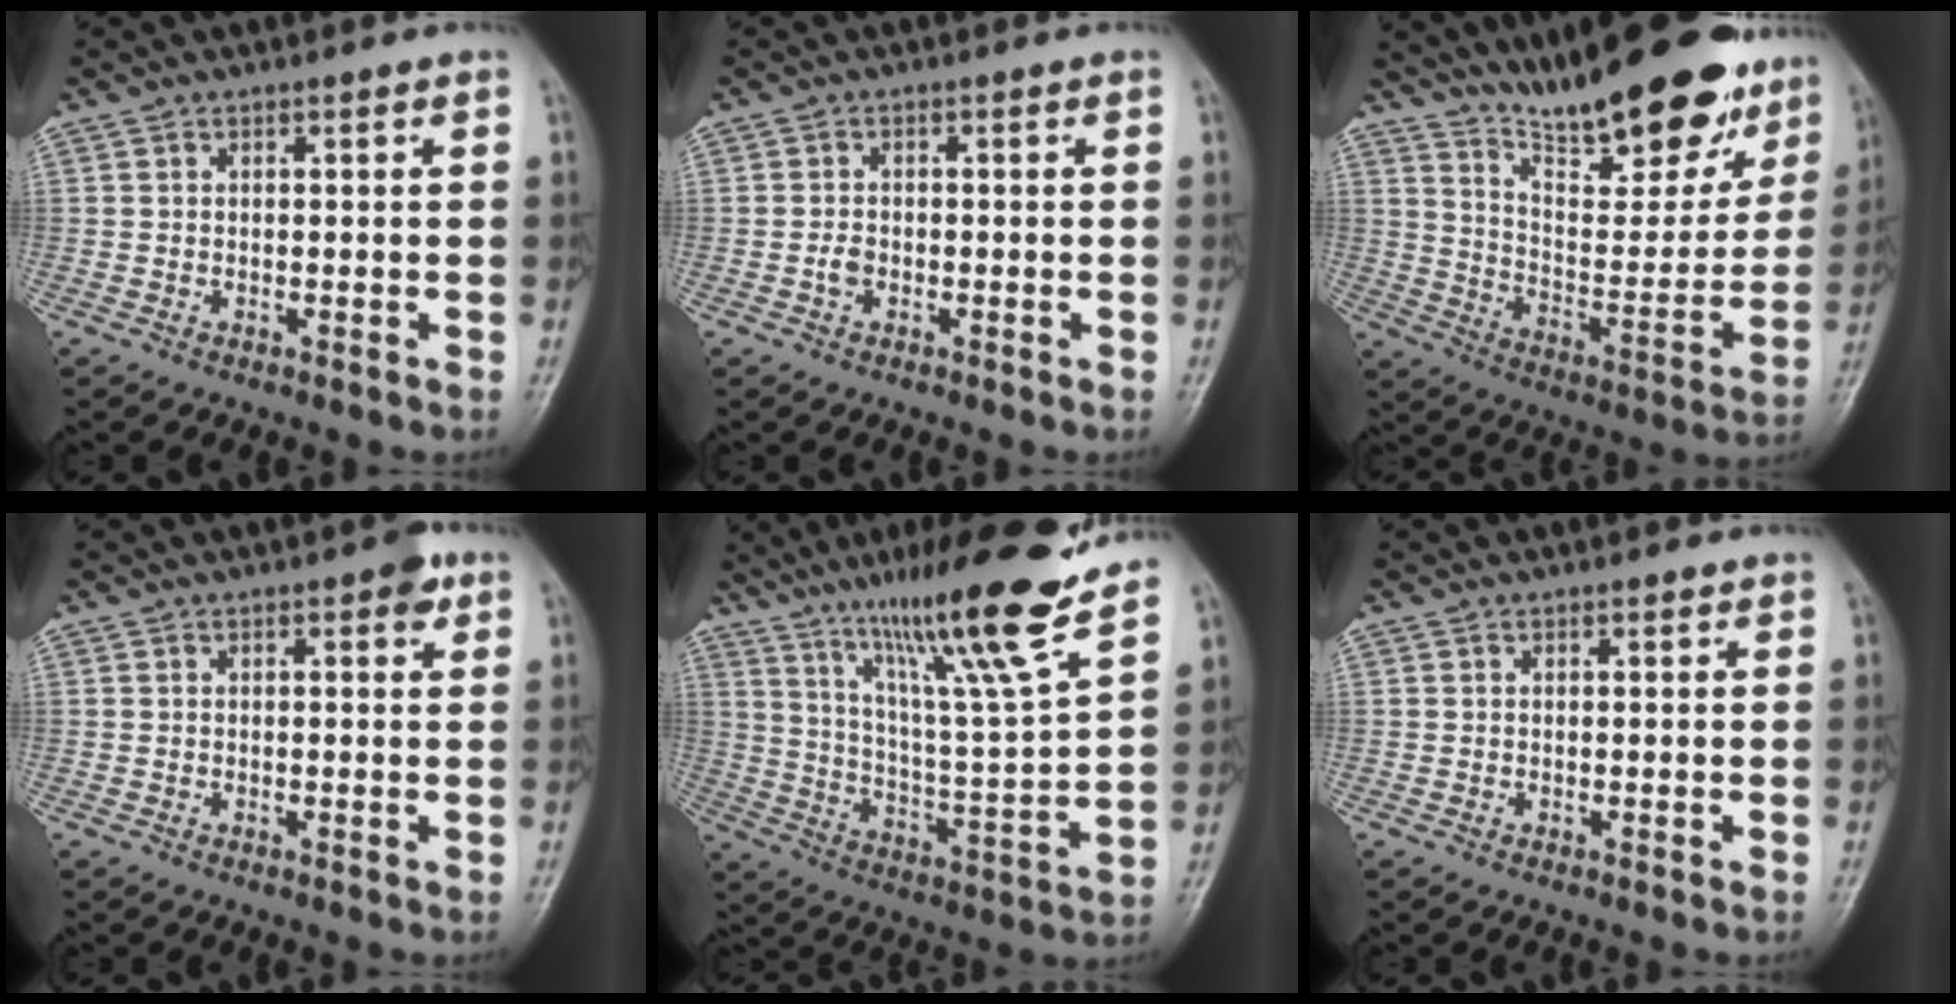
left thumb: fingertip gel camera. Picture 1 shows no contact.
{"total": 1.6, "force": [-0.6, 1.1, 1.0], "torque": [-0.016, 0.003, -0.014]}
{"total": 25.0, "force": [18.8, 7.3, 14.7], "torque": [-0.176, -0.093, 0.296]}
{"total": 2.9, "force": [1.5, 1.2, 2.2], "torque": [-0.019, -0.003, 0.015]}
{"total": 21.0, "force": [14.8, 0.7, 14.9], "torque": [-0.217, -0.074, 0.248]}
{"total": 0.9, "force": [0.7, 0.4, 0.4], "torque": [-0.005, -0.003, 0.008]}